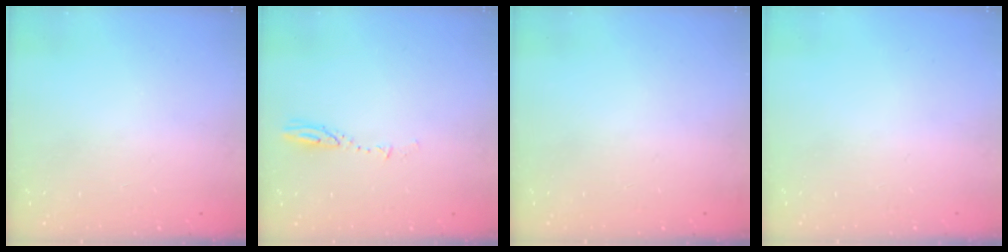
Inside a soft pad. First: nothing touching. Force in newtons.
{"total": 3.3, "press": 3.3, "slide": 0.3}
{"total": 2.8, "press": 2.3, "slide": 1.7}
{"total": 0.0}